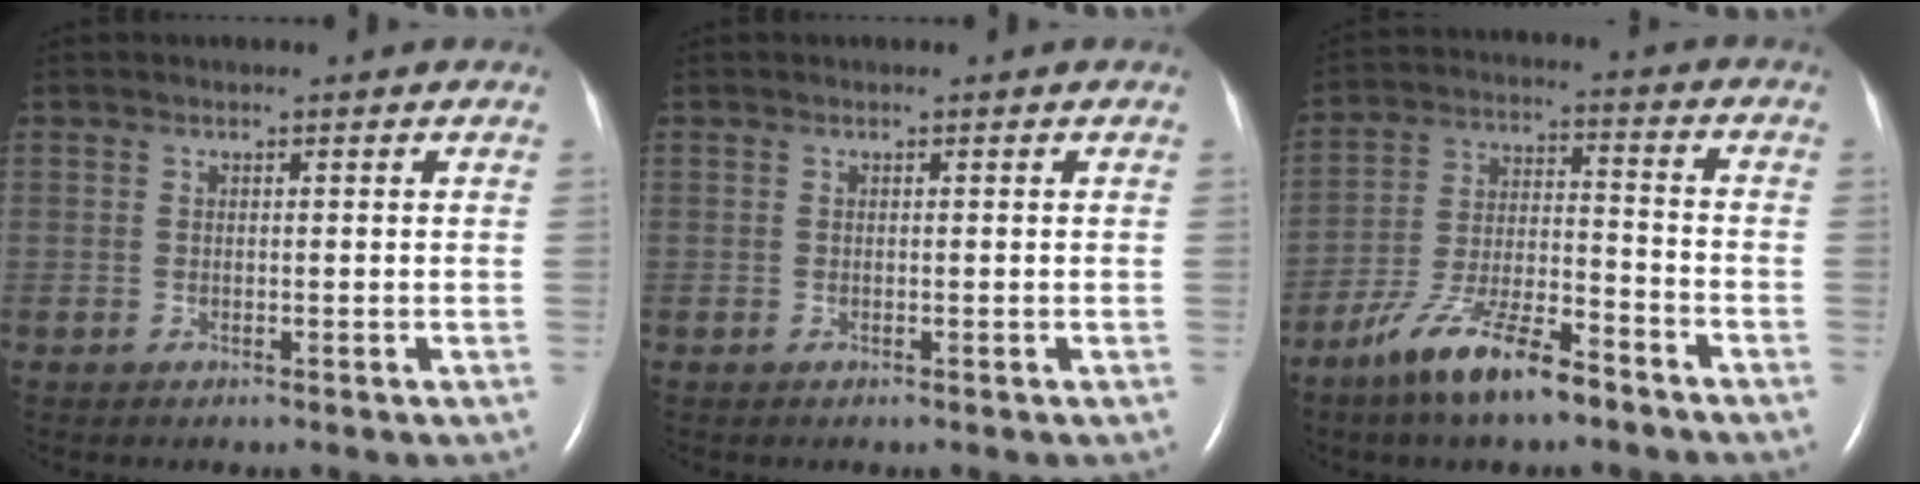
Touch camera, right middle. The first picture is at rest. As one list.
[{"total": 0.0}, {"total": 12.0, "force": [-8.6, 2.7, 7.9], "torque": [-0.158, -0.006, -0.159]}]